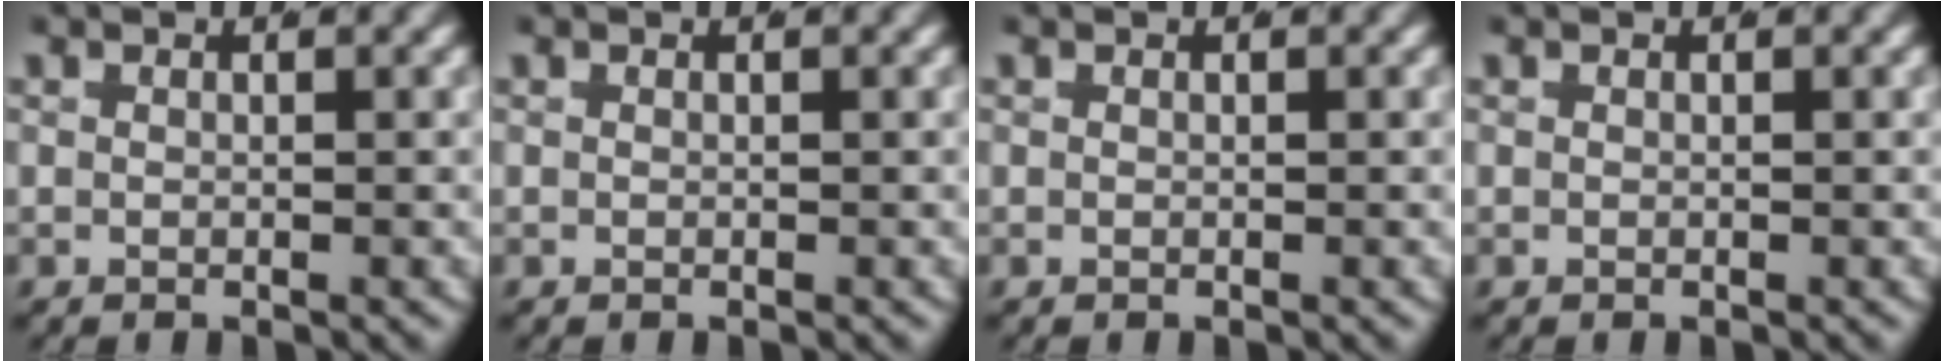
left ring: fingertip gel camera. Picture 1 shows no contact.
{"total": 0.0}
{"total": 0.0}
{"total": 0.0}